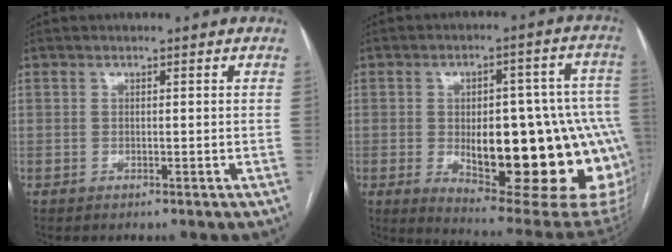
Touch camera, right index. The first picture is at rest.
{"total": 26.1, "force": [-4.7, 8.5, 24.3], "torque": [-0.238, 0.014, -0.038]}